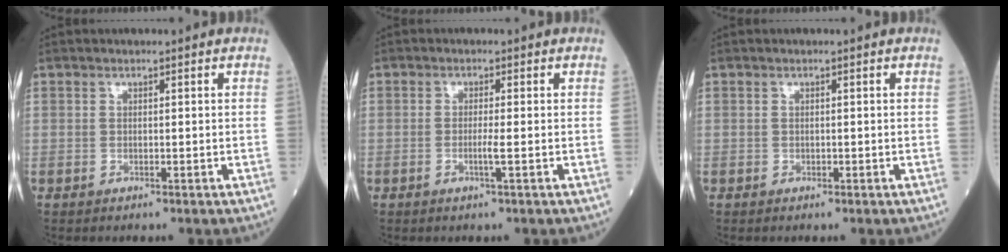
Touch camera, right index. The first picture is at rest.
{"total": 2.0, "force": [-0.6, 0.1, 1.9], "torque": [-0.042, -0.002, -0.012]}
{"total": 0.0}